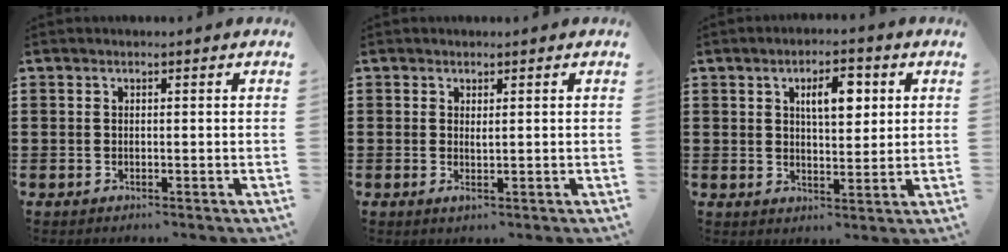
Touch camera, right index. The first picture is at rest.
{"total": 0.9, "force": [0.4, 0.1, 0.8], "torque": [-0.017, 0.000, 0.008]}
{"total": 5.9, "force": [2.0, 2.5, 4.9], "torque": [-0.080, 0.001, 0.027]}